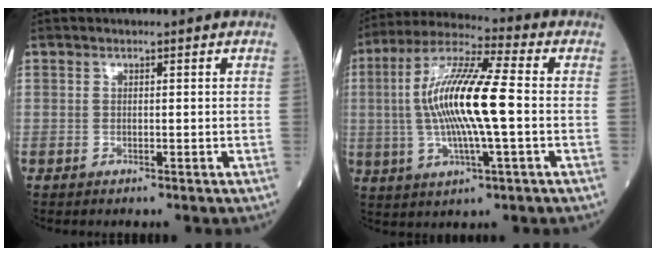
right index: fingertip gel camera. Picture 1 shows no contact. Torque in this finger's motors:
{"motor_torque": [1.87, -0.28, 1.05, 0.21]}